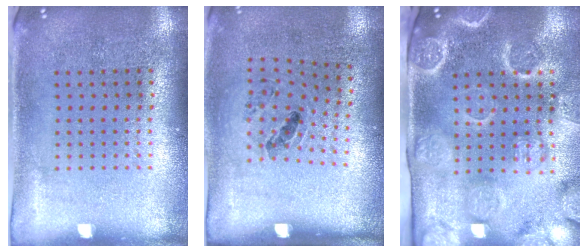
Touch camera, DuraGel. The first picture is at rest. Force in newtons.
{"total": 1.1, "press": 0.7, "slide": 0.9}
{"total": 4.0, "press": 3.4, "slide": 2.1}